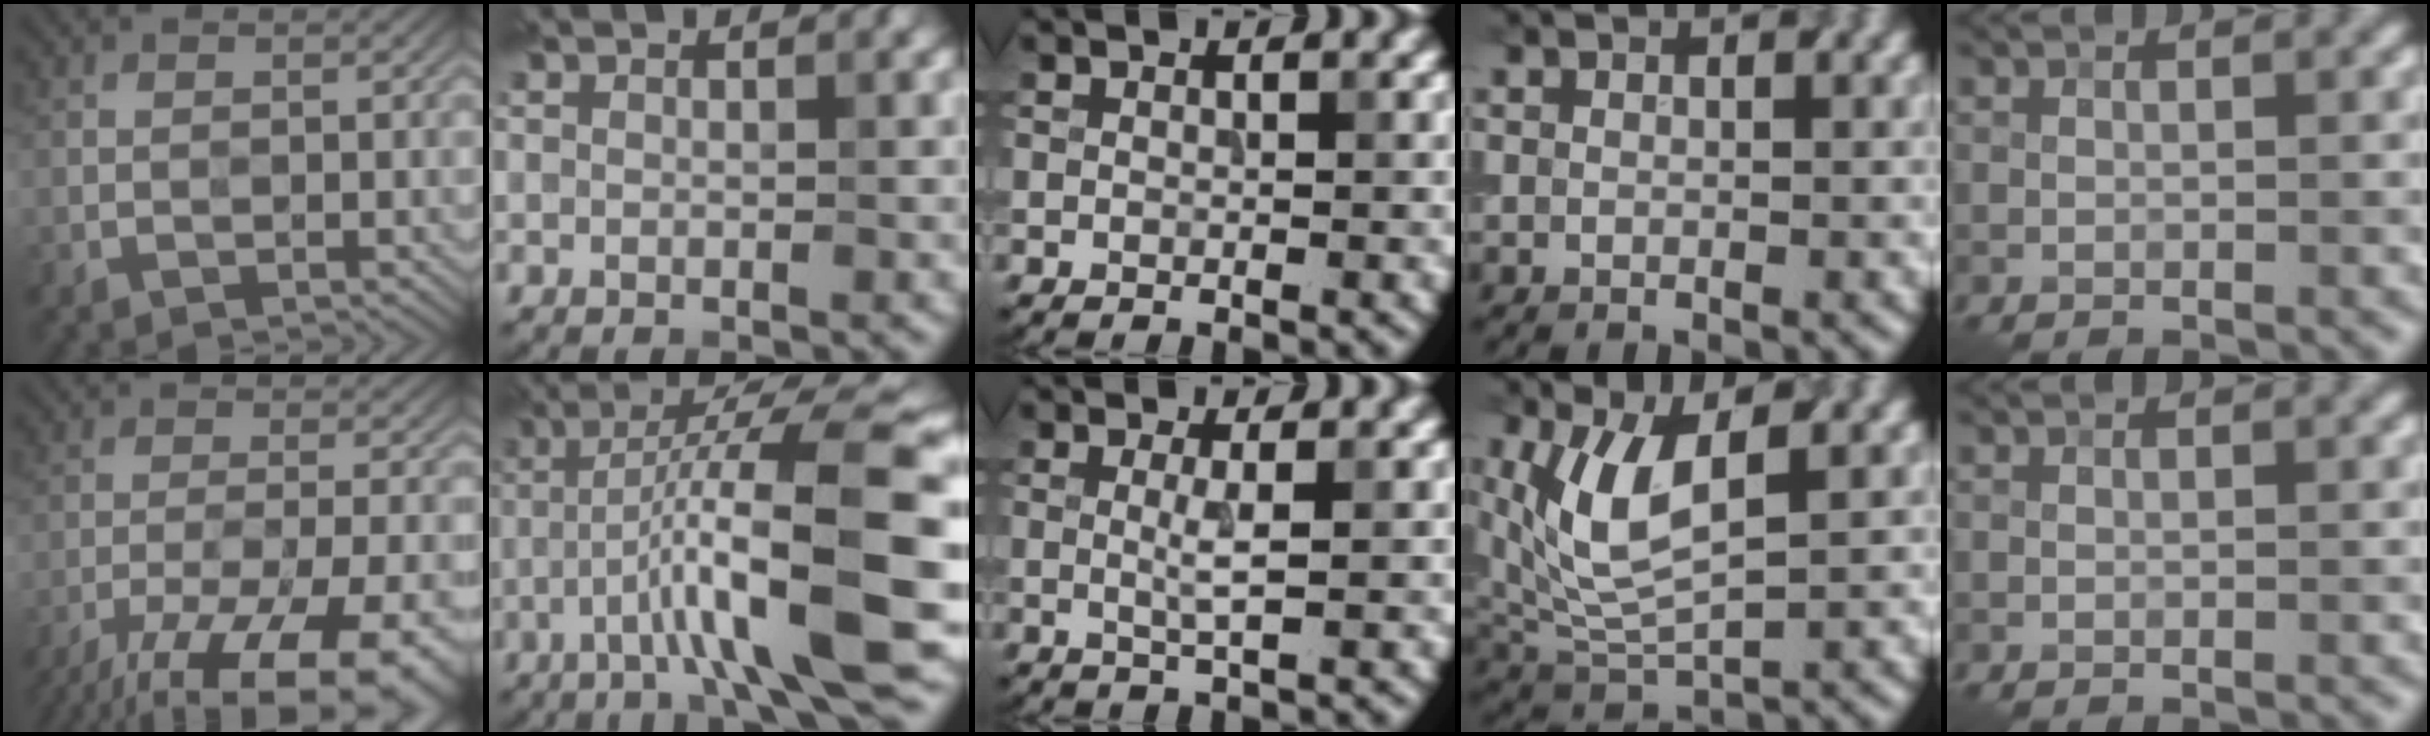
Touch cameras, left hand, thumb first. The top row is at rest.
{"thumb": {"total": 18.2, "force": [-13.6, 5.0, 11.0], "torque": [-0.171, -0.031, -0.196]}, "index": {"total": 13.1, "force": [-2.8, 2.0, 12.6], "torque": [-0.195, 0.027, -0.044]}, "middle": {"total": 1.7, "force": [0.1, 0.2, 1.7], "torque": [-0.036, -0.002, 0.000]}, "ring": {"total": 6.9, "force": [1.7, 3.1, 5.9], "torque": [-0.139, 0.004, 0.042]}}